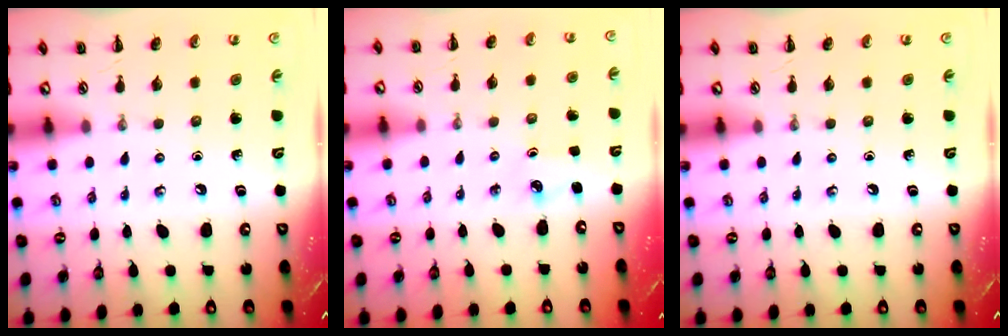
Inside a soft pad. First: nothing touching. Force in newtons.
{"total": 3.0, "press": 2.8, "slide": 0.9}
{"total": 0.0}